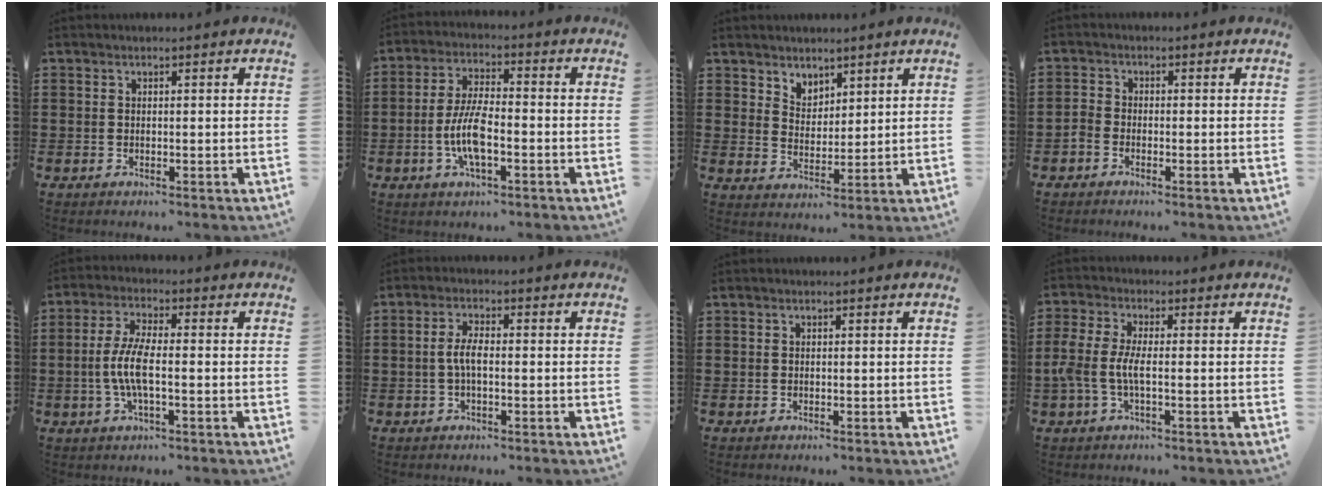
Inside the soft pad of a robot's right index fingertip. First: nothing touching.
{"total": 7.6, "force": [-2.1, 2.4, 6.9], "torque": [-0.158, -0.010, -0.046]}
{"total": 3.8, "force": [3.2, 2.0, -0.2], "torque": [-0.009, 0.000, 0.061]}
{"total": 1.7, "force": [-1.3, 0.9, 0.7], "torque": [-0.023, 0.001, -0.029]}
{"total": 6.3, "force": [-1.3, 1.8, 6.0], "torque": [-0.140, -0.009, -0.033]}
{"total": 3.5, "force": [-0.5, 1.1, 3.3], "torque": [-0.074, -0.001, -0.016]}
{"total": 0.0}
{"total": 4.7, "force": [-1.3, 1.5, 4.2], "torque": [-0.110, -0.008, -0.034]}